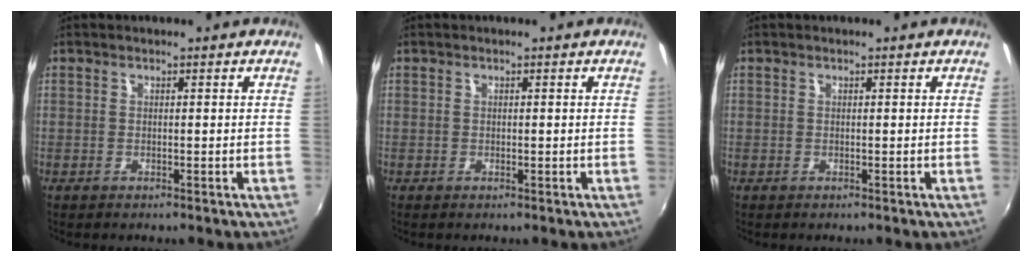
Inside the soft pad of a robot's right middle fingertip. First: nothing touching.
{"total": 0.0}
{"total": 0.0}